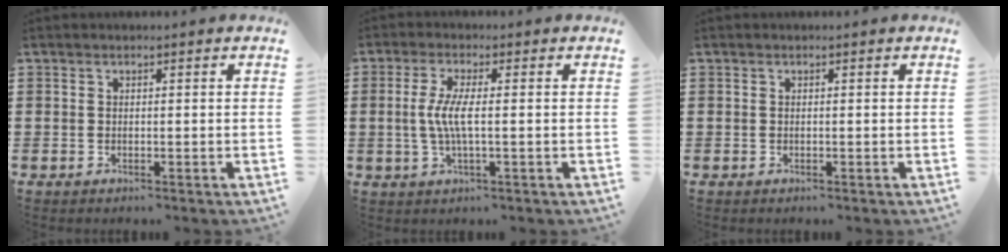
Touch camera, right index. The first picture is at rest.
{"total": 4.7, "force": [-0.2, 0.6, 4.7], "torque": [-0.107, -0.010, -0.014]}
{"total": 0.0}